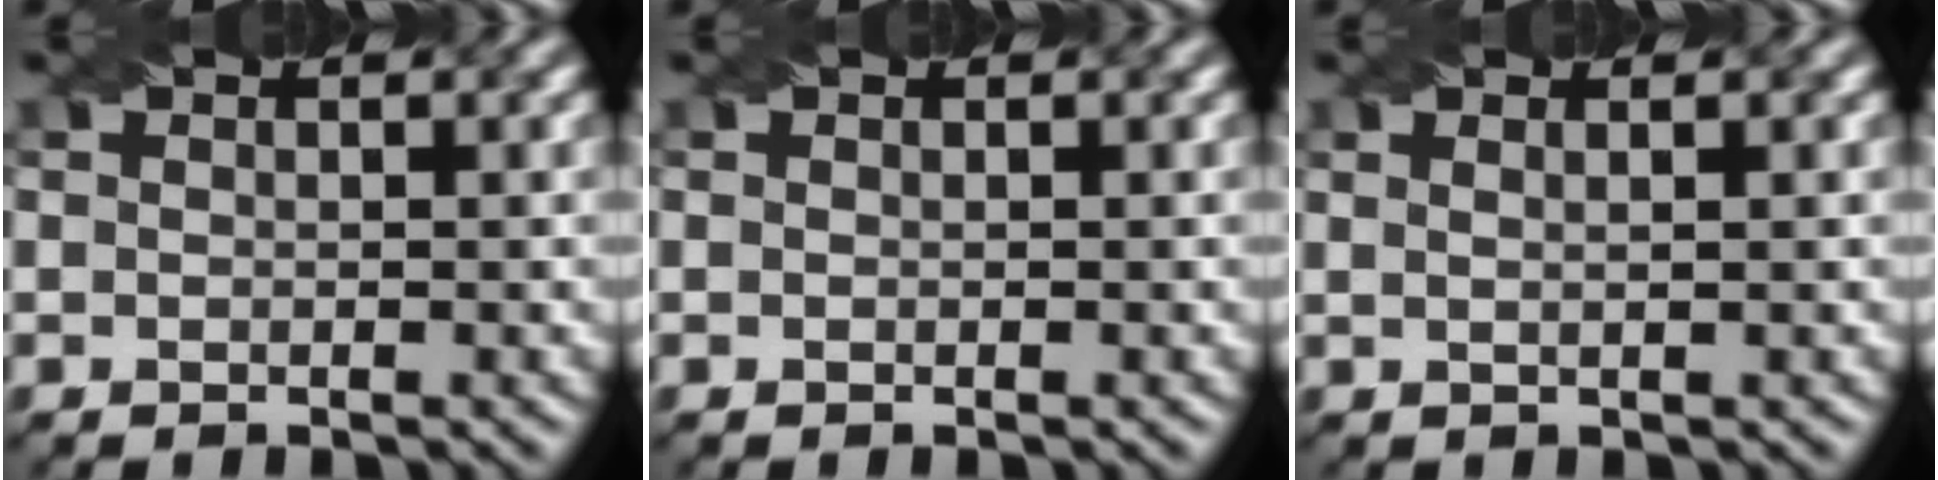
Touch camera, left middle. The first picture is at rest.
{"total": 0.0}
{"total": 2.9, "force": [1.3, 1.5, 2.1], "torque": [-0.008, 0.020, -0.012]}